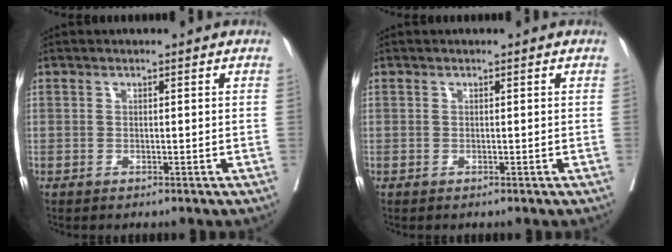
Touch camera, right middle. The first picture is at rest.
{"total": 0.0}